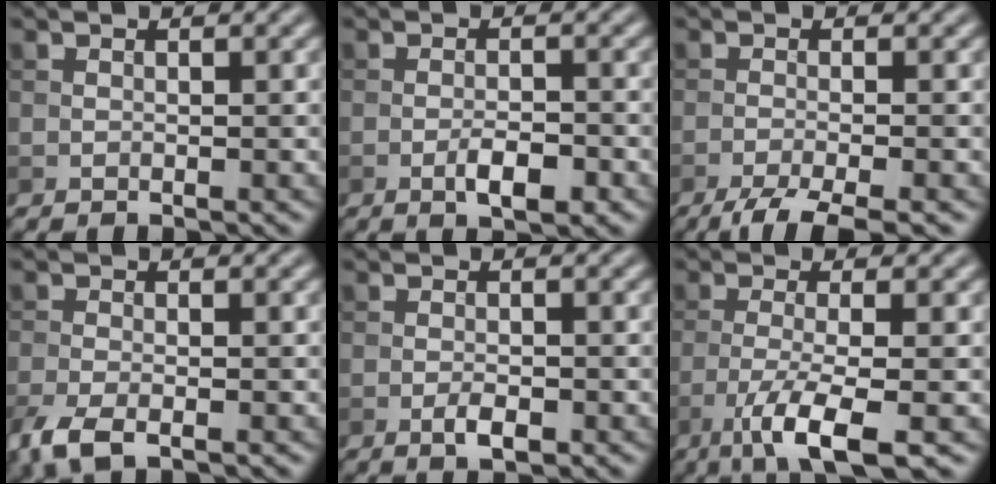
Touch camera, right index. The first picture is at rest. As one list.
[{"total": 3.1, "force": [-1.4, 0.9, 2.6], "torque": [-0.046, 0.001, -0.024]}, {"total": 4.6, "force": [-3.2, 0.8, 3.2], "torque": [-0.048, 0.000, -0.064]}, {"total": 3.6, "force": [-2.3, 1.2, 2.6], "torque": [-0.061, -0.013, -0.050]}, {"total": 1.9, "force": [-0.9, 0.7, 1.5], "torque": [-0.028, 0.000, -0.017]}, {"total": 6.0, "force": [-2.9, 1.2, 5.1], "torque": [-0.088, 0.001, -0.059]}]